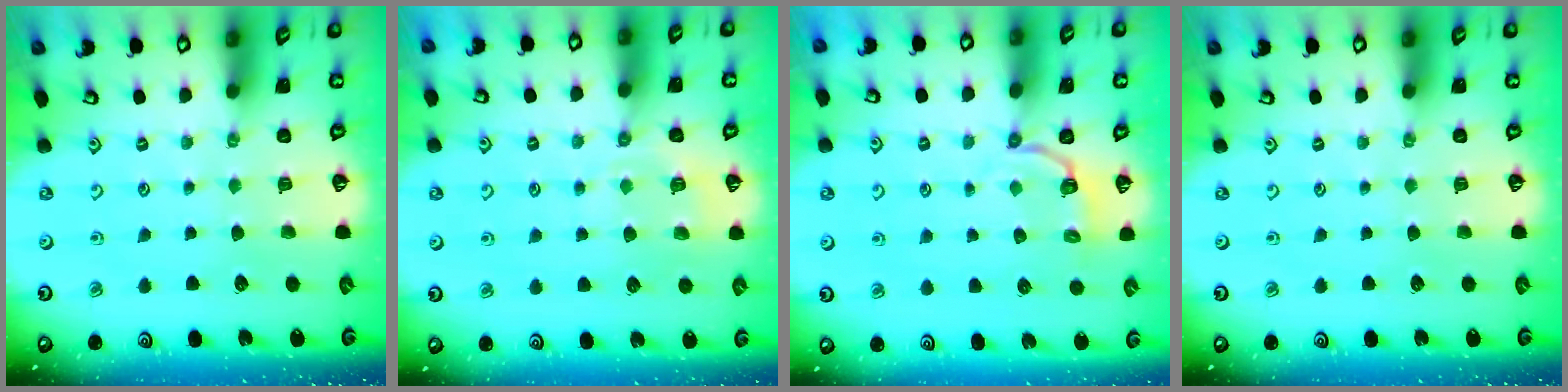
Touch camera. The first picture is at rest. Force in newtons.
{"total": 6.4, "press": 6.3, "slide": 1.0}
{"total": 3.1, "press": 1.6, "slide": 2.6}
{"total": 0.0}